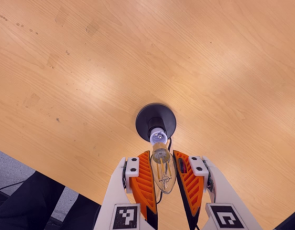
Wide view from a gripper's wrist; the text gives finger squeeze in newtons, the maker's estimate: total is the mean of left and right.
{"total": 12.4, "left": 12.8, "right": 12.0}